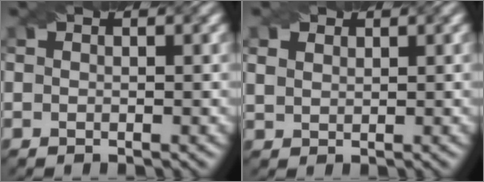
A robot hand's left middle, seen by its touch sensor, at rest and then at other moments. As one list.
[{"total": 2.1, "force": [1.5, 1.3, 0.7], "torque": [-0.021, -0.001, 0.034]}]